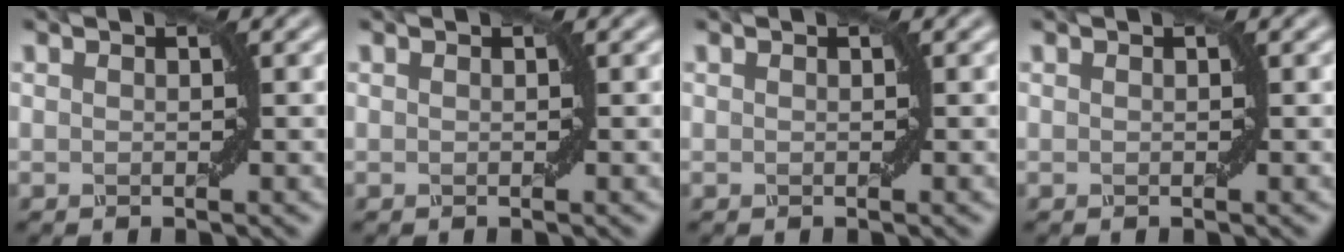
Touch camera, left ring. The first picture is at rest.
{"total": 0.0}
{"total": 0.0}
{"total": 0.0}